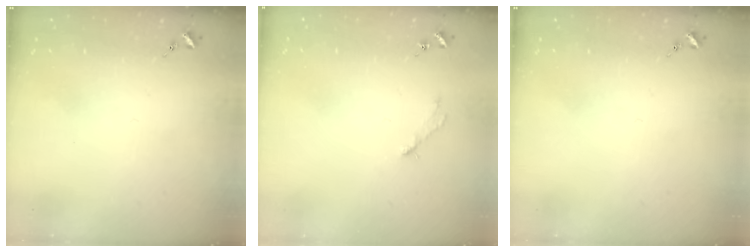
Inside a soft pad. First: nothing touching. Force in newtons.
{"total": 2.8, "press": 2.8, "slide": 0.4}
{"total": 0.0}